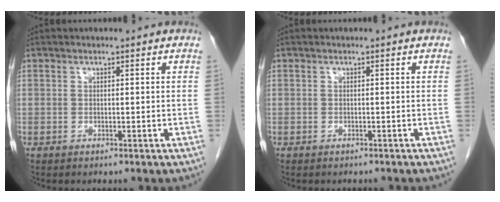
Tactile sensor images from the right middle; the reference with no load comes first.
{"total": 2.6, "force": [-2.3, 0.8, 0.8], "torque": [-0.015, -0.004, -0.026]}